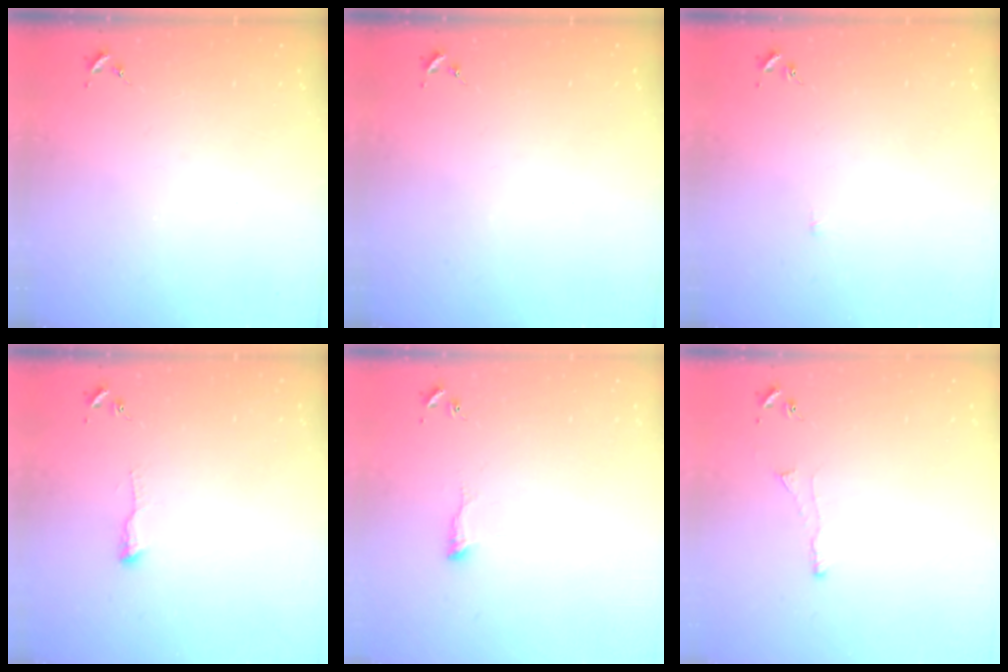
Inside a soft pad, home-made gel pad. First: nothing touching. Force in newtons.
{"total": 0.0}
{"total": 1.8, "press": 1.8, "slide": 0.3}
{"total": 4.8, "press": 4.7, "slide": 0.9}
{"total": 7.4, "press": 7.4, "slide": 0.5}
{"total": 2.9, "press": 2.8, "slide": 0.7}